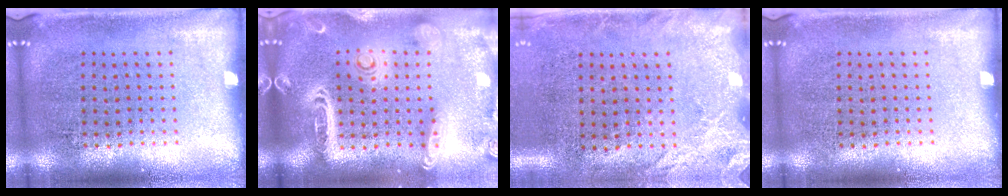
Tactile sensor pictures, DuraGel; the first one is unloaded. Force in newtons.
{"total": 2.8, "press": 2.5, "slide": 1.4}
{"total": 2.5, "press": 1.9, "slide": 1.6}
{"total": 0.0}